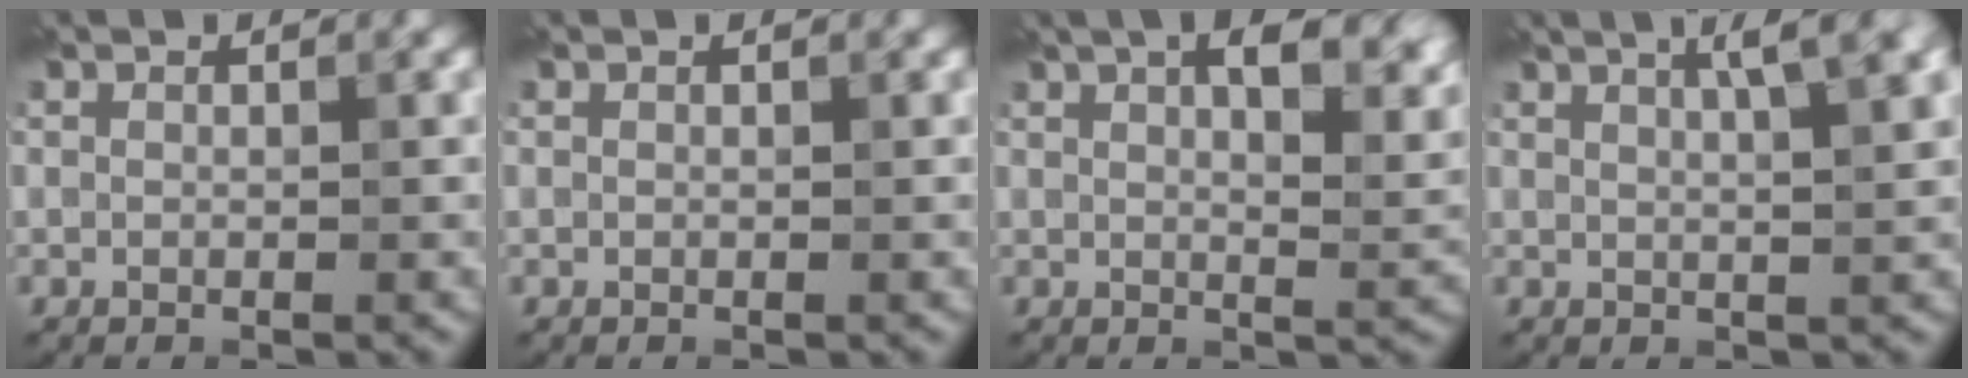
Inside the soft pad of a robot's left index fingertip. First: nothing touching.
{"total": 0.0}
{"total": 10.0, "force": [5.0, 4.1, 7.6], "torque": [-0.078, 0.020, 0.063]}
{"total": 5.6, "force": [2.9, 1.5, 4.5], "torque": [-0.041, 0.024, 0.020]}